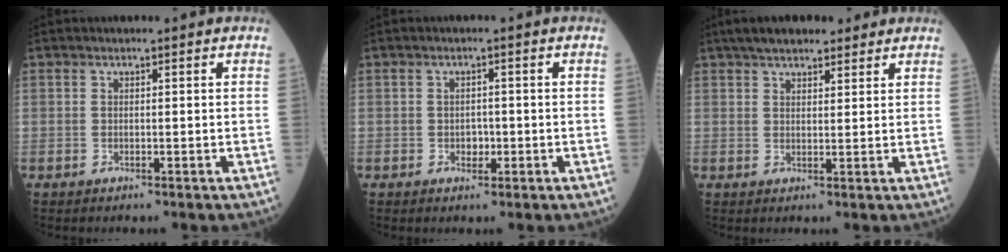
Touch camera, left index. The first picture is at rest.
{"total": 1.6, "force": [-0.6, 1.2, 0.9], "torque": [-0.012, 0.004, -0.006]}
{"total": 9.2, "force": [7.2, 3.0, 4.8], "torque": [-0.067, 0.031, 0.112]}